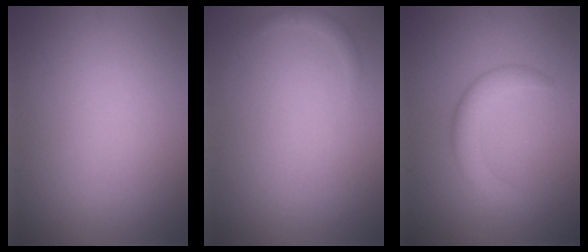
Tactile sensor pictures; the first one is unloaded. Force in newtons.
{"total": 0.7, "press": 0.7, "slide": 0.1}
{"total": 2.8, "press": 2.8, "slide": 0.3}